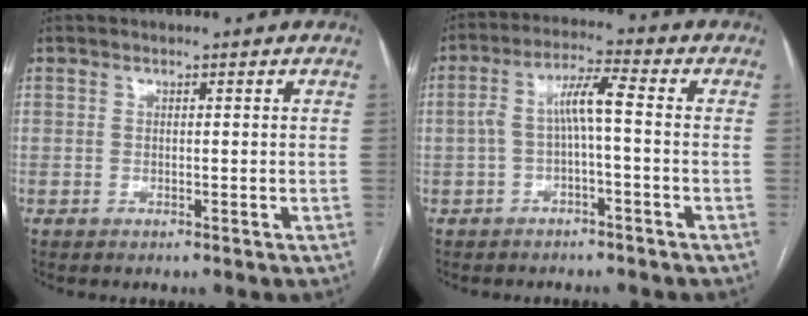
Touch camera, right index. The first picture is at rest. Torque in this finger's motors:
{"motor_torque": [0.84, 0.05, 0.48, 0.13]}